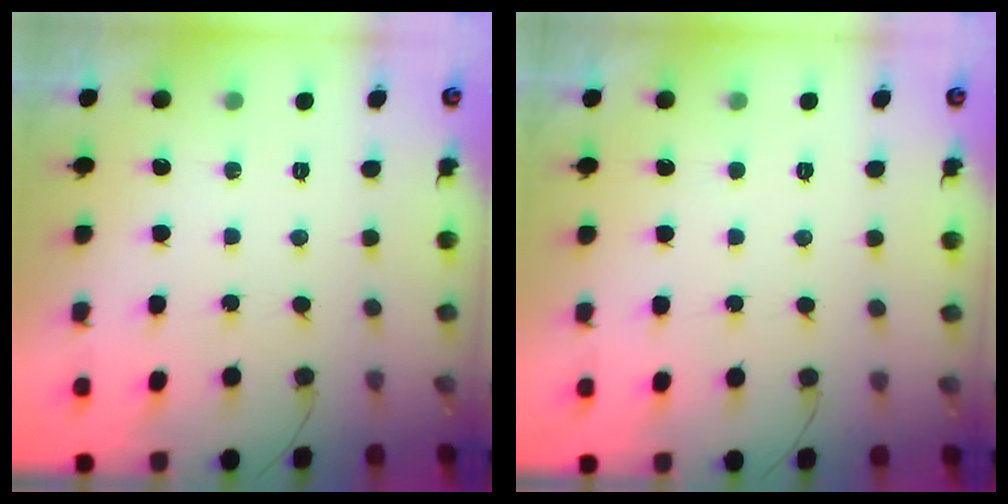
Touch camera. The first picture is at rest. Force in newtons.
{"total": 1.6, "press": 1.6, "slide": 0.2}